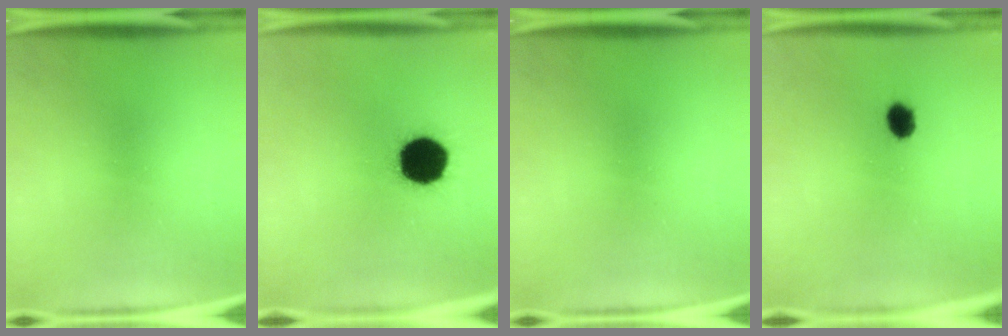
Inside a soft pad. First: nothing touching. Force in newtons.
{"total": 18.4}
{"total": 0.0}
{"total": 3.4}